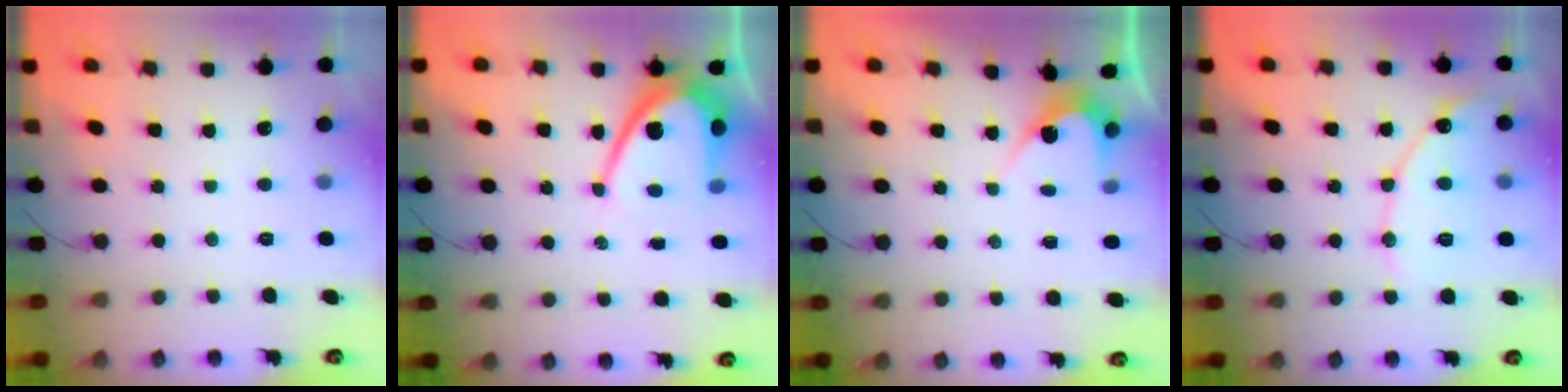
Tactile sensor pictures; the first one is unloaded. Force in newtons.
{"total": 11.3, "press": 11.3, "slide": 0.9}
{"total": 2.9, "press": 2.9, "slide": 0.1}
{"total": 11.0, "press": 10.9, "slide": 0.9}